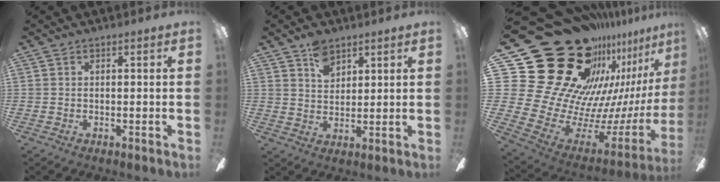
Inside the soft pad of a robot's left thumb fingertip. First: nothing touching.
{"total": 6.2, "force": [4.1, 3.8, 2.4], "torque": [-0.037, -0.010, 0.075]}
{"total": 38.4, "force": [20.9, 22.5, 23.1], "torque": [-0.341, -0.220, 0.469]}